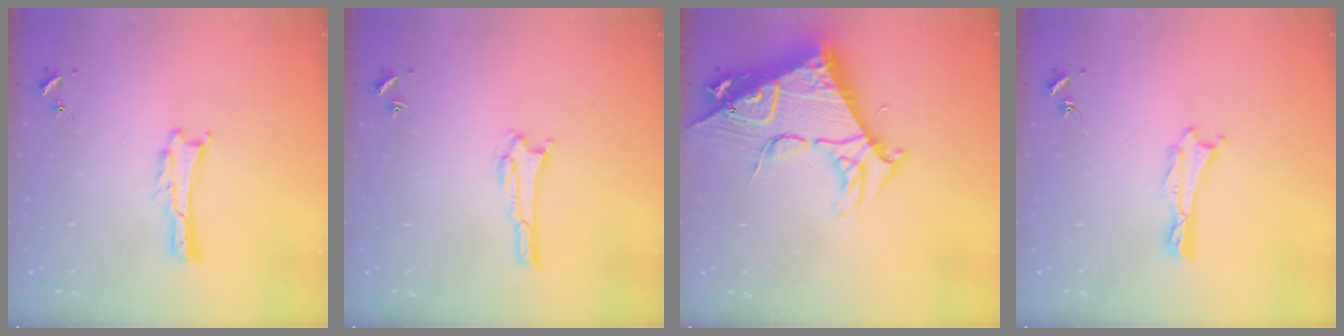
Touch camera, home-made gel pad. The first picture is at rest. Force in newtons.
{"total": 1.5, "press": 1.5, "slide": 0.2}
{"total": 11.1, "press": 11.1, "slide": 1.3}
{"total": 0.0}